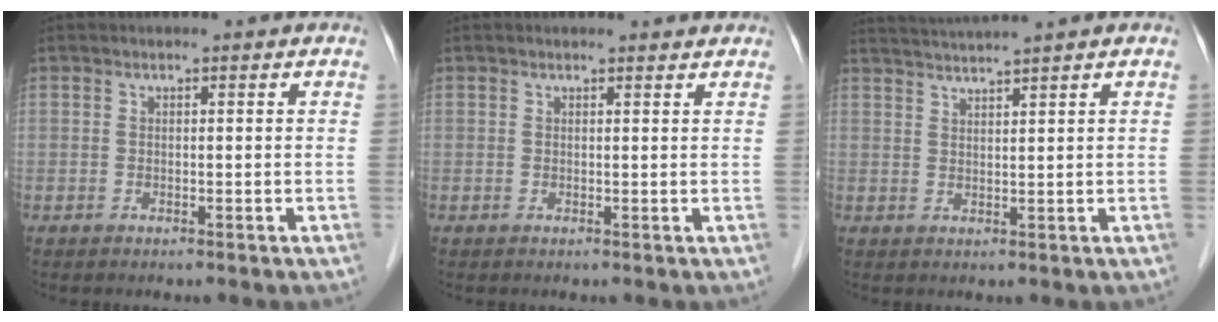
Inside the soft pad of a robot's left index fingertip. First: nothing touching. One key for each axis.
{"total": 1.3, "fx": 1.3, "fy": 0.1, "fz": 0.0, "tx": -0.013, "ty": -0.003, "tz": 0.013}
{"total": 5.1, "fx": 4.5, "fy": -1.6, "fz": 1.7, "tx": -0.031, "ty": 0.013, "tz": 0.083}